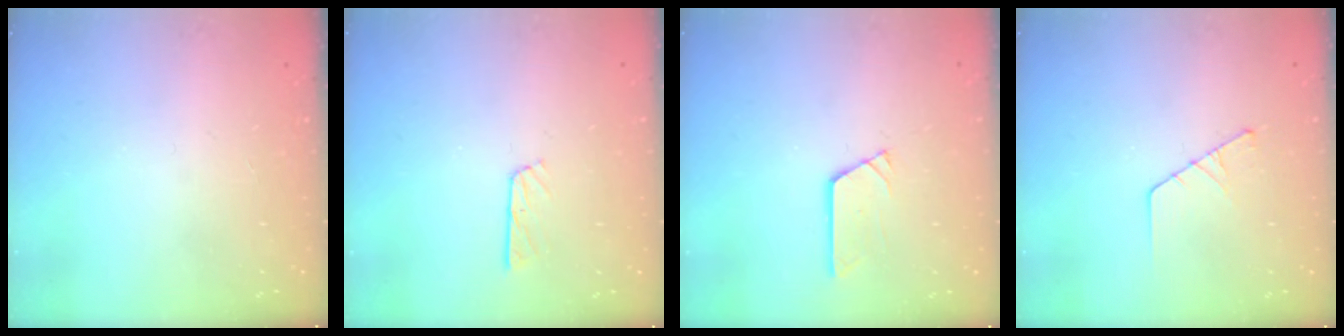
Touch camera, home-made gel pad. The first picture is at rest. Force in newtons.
{"total": 4.3, "press": 4.3, "slide": 0.5}
{"total": 2.9, "press": 2.9, "slide": 0.3}
{"total": 3.2, "press": 3.2, "slide": 0.2}